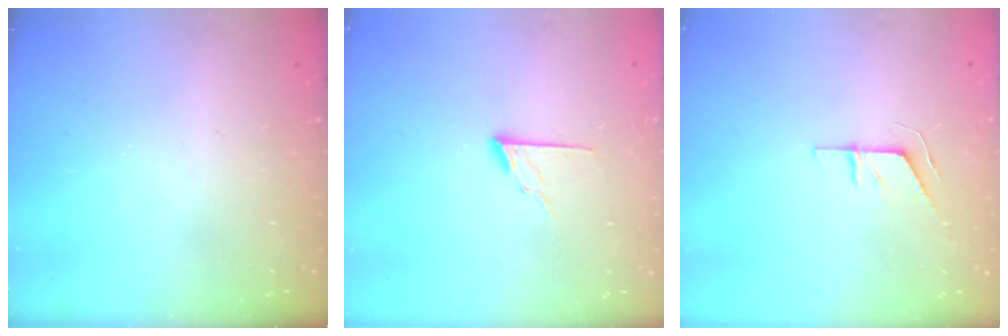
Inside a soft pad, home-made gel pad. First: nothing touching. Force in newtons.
{"total": 7.4, "press": 7.4, "slide": 0.6}
{"total": 4.5, "press": 4.5, "slide": 0.3}